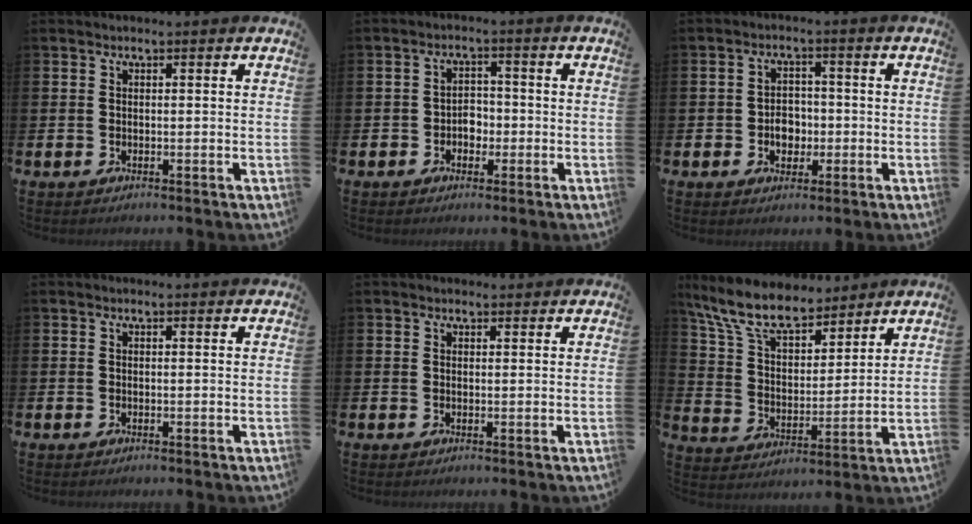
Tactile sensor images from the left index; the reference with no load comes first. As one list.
[{"total": 2.7, "force": [-1.1, 2.2, 1.2], "torque": [-0.016, 0.004, -0.029]}, {"total": 3.5, "force": [-0.8, 2.8, 2.0], "torque": [-0.023, -0.002, -0.022]}, {"total": 0.0}, {"total": 1.0, "force": [0.9, 0.4, 0.1], "torque": [0.009, 0.001, 0.014]}, {"total": 9.9, "force": [8.5, 3.4, 3.9], "torque": [-0.113, -0.043, 0.155]}]